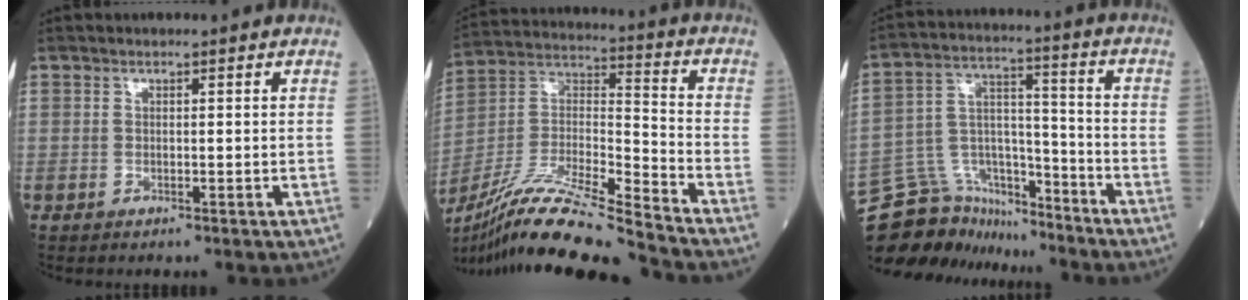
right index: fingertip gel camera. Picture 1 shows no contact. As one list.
[{"total": 20.0, "force": [-17.5, -0.8, 9.7], "torque": [-0.211, -0.010, -0.324]}, {"total": 14.9, "force": [-14.0, 4.7, 1.6], "torque": [-0.038, 0.053, -0.239]}]